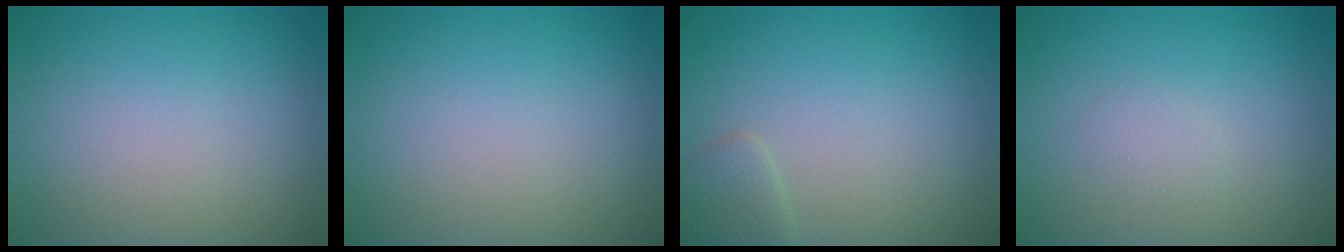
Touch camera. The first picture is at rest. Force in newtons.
{"total": 0.0}
{"total": 1.4, "press": 1.4, "slide": 0.1}
{"total": 0.8, "press": 0.8, "slide": 0.1}